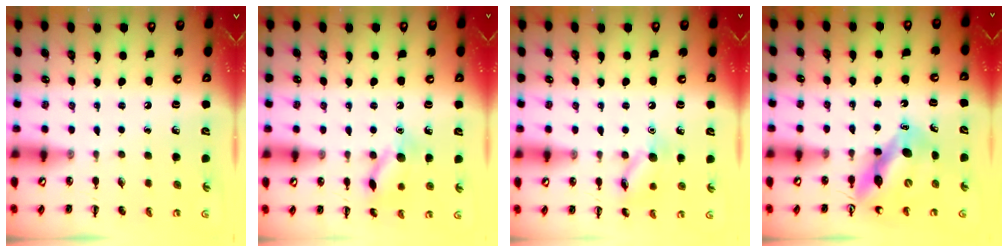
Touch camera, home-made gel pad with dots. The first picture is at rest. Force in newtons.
{"total": 12.0, "press": 12.0, "slide": 0.7}
{"total": 10.9, "press": 10.9, "slide": 0.5}
{"total": 10.2, "press": 9.8, "slide": 3.0}